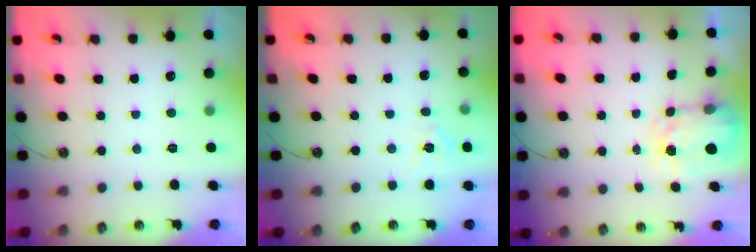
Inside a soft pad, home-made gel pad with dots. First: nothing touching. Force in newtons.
{"total": 5.4, "press": 5.3, "slide": 0.6}
{"total": 3.9, "press": 3.8, "slide": 0.6}